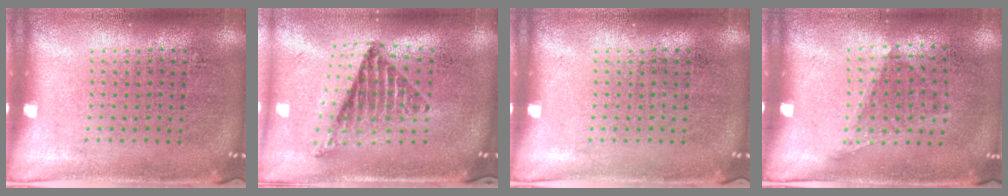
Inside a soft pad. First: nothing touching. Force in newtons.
{"total": 1.3, "press": 1.2, "slide": 0.6}
{"total": 0.0}
{"total": 1.1, "press": 0.8, "slide": 0.8}